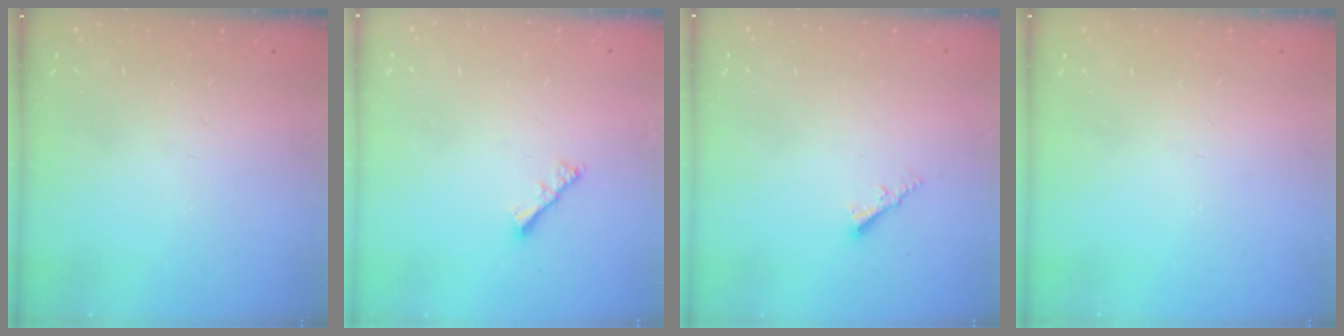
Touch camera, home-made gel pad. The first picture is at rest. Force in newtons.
{"total": 2.5, "press": 2.4, "slide": 0.5}
{"total": 2.2, "press": 2.2, "slide": 0.4}
{"total": 0.0}